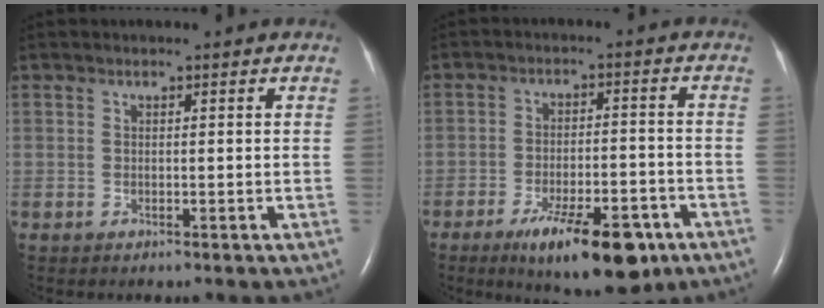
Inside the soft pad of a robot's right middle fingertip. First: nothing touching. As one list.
[{"total": 13.2, "force": [-8.0, 4.1, 9.7], "torque": [-0.138, -0.009, -0.116]}]